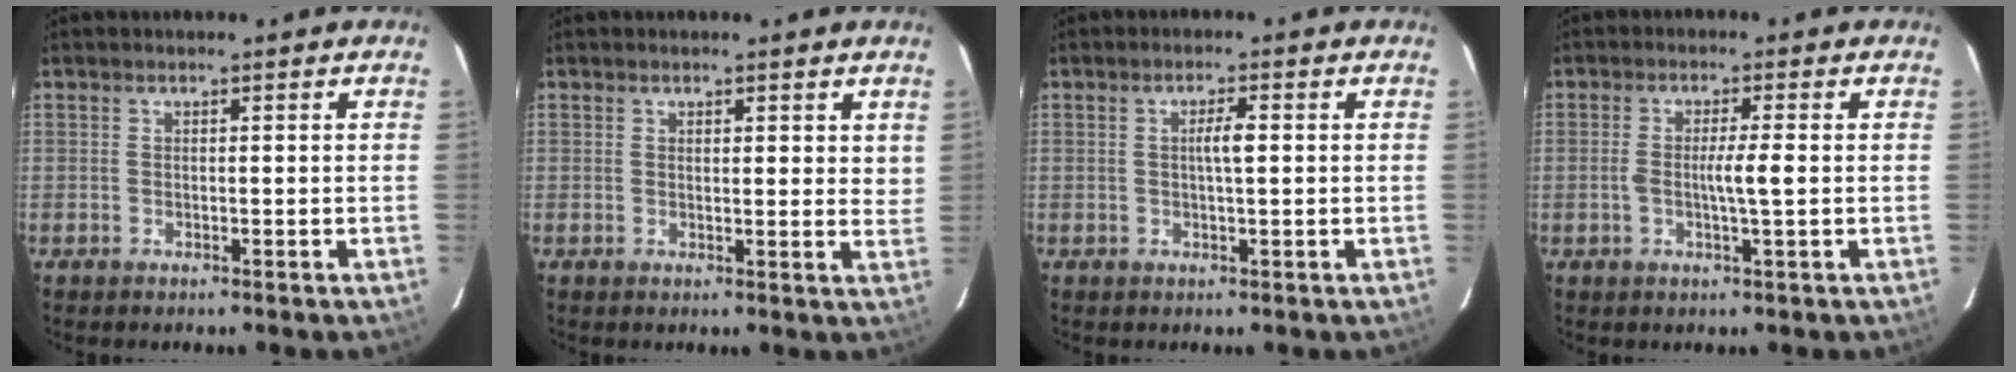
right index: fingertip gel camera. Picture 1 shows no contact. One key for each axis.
{"total": 3.2, "fx": 2.2, "fy": 1.2, "fz": 2.0, "tx": -0.018, "ty": -0.007, "tz": 0.022}
{"total": 2.5, "fx": 0.2, "fy": 0.2, "fz": 2.5, "tx": -0.044, "ty": 0.002, "tz": 0.003}
{"total": 3.8, "fx": -0.3, "fy": -0.1, "fz": 3.8, "tx": -0.069, "ty": -0.003, "tz": -0.006}